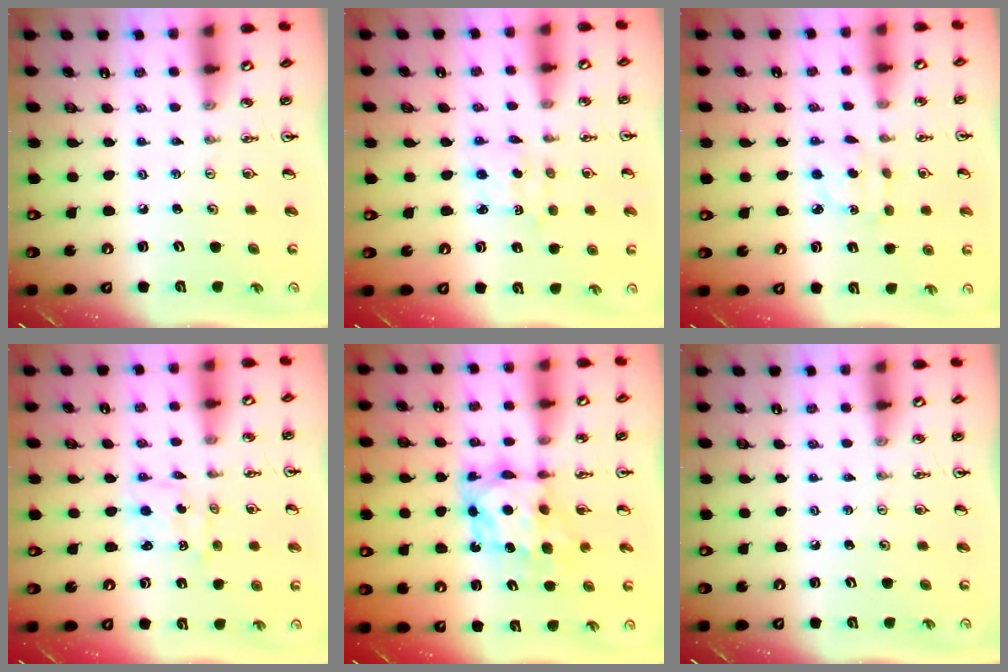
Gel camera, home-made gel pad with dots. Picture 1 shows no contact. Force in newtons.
{"total": 2.2, "press": 2.2, "slide": 0.4}
{"total": 3.9, "press": 3.9, "slide": 0.4}
{"total": 0.9, "press": 0.9, "slide": 0.1}
{"total": 7.3, "press": 7.3, "slide": 0.6}
{"total": 0.0}